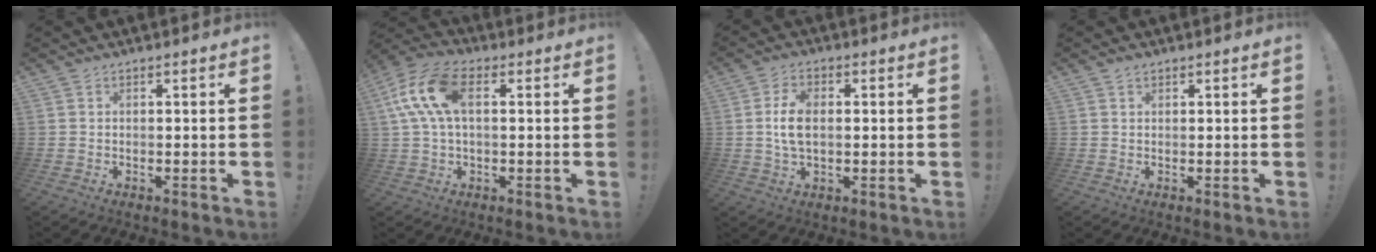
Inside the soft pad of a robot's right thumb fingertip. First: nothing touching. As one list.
[{"total": 13.5, "force": [2.9, 7.4, 10.9], "torque": [-0.230, 0.009, 0.057]}, {"total": 7.3, "force": [0.4, 4.3, 5.8], "torque": [-0.111, 0.000, 0.005]}, {"total": 0.9, "force": [0.7, 0.4, 0.4], "torque": [-0.006, -0.002, 0.013]}]